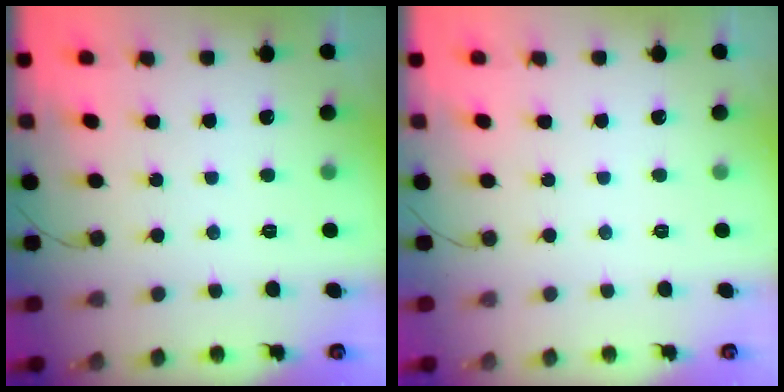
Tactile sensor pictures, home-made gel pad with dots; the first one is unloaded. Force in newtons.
{"total": 0.0}